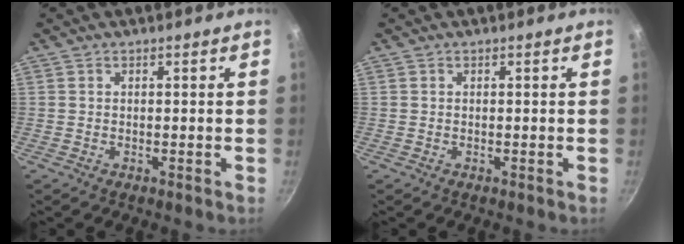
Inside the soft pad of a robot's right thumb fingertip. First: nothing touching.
{"total": 0.0}